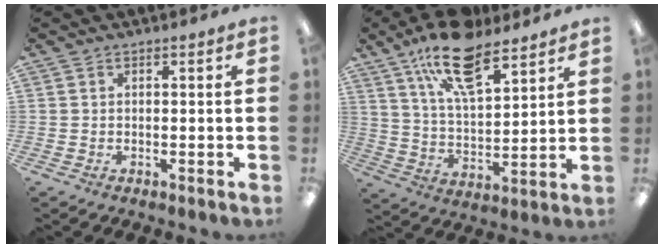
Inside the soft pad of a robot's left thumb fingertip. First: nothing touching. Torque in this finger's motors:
{"motor_torque": [0.23, 0.24, 1.41, -1.37, 0.25]}